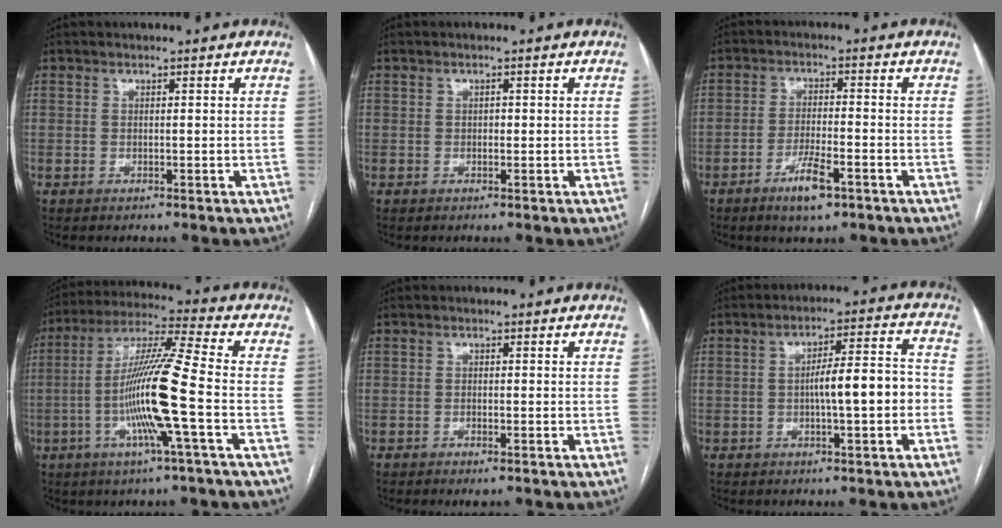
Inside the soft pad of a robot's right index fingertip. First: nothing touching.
{"total": 0.5, "force": [-0.1, 0.4, 0.3], "torque": [-0.004, 0.002, -0.003]}
{"total": 5.8, "force": [-3.4, 1.1, 4.5], "torque": [-0.086, -0.005, -0.056]}
{"total": 14.2, "force": [-3.3, -0.8, 13.8], "torque": [-0.264, -0.002, -0.071]}
{"total": 1.8, "force": [-1.3, 0.3, 1.2], "torque": [-0.018, -0.003, -0.016]}
{"total": 8.1, "force": [-1.5, 1.3, 7.9], "torque": [-0.124, 0.025, -0.022]}